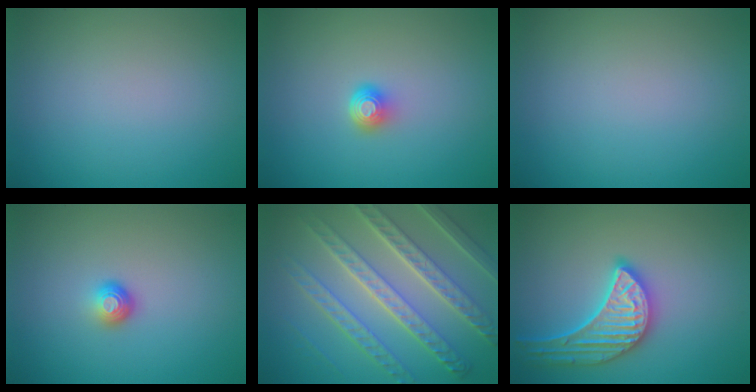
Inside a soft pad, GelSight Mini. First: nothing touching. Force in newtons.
{"total": 1.6, "press": 1.2, "slide": 1.1}
{"total": 0.0}
{"total": 1.4, "press": 1.0, "slide": 1.0}
{"total": 8.1, "press": 6.5, "slide": 4.7}
{"total": 4.5, "press": 4.2, "slide": 1.5}